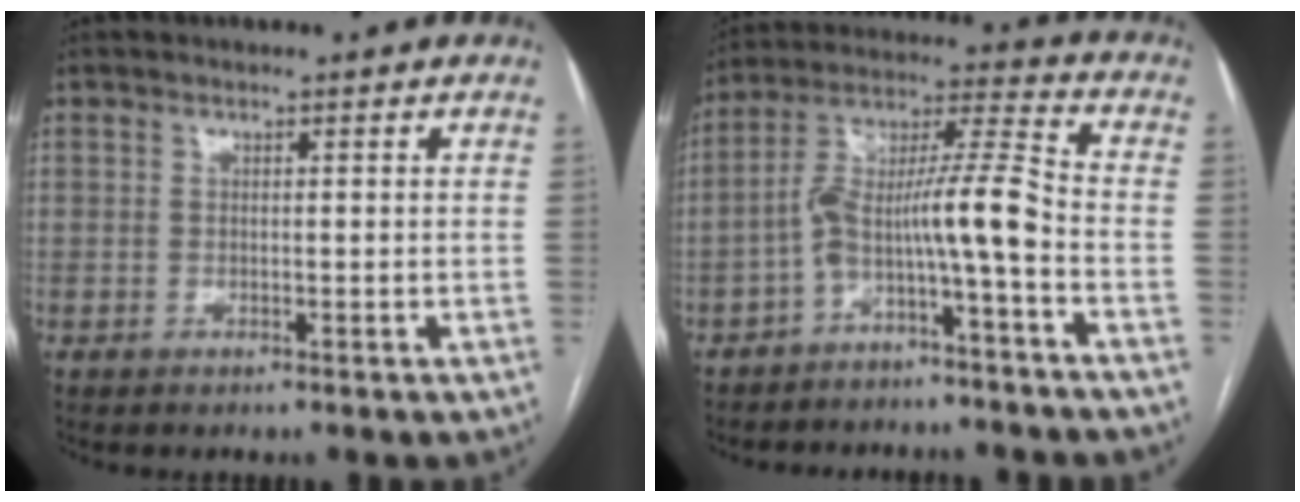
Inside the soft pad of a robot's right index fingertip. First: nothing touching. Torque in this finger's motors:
{"motor_torque": [1.09, -0.41, 0.42, 0.17]}